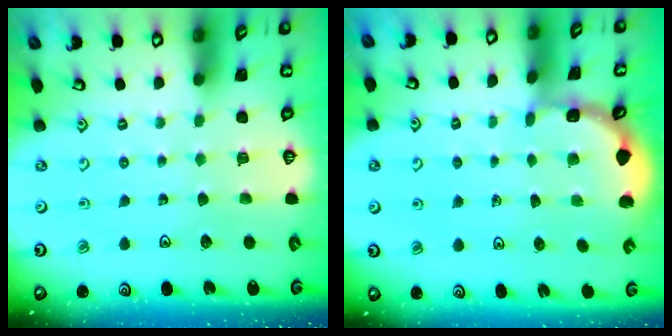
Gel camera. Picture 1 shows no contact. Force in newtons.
{"total": 1.6, "press": 1.6, "slide": 0.2}